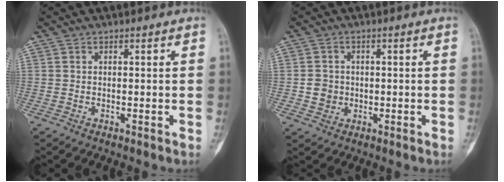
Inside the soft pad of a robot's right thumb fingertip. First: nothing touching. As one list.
[{"total": 3.5, "force": [-0.4, 3.3, 1.2], "torque": [-0.004, 0.005, -0.006]}]